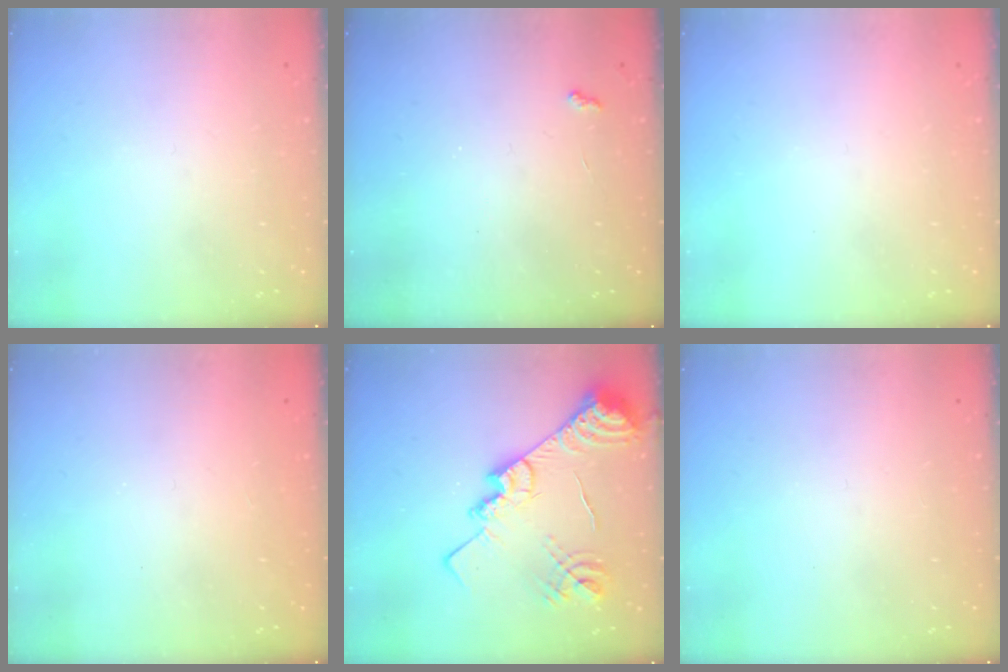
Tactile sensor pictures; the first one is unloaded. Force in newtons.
{"total": 3.1, "press": 3.0, "slide": 0.4}
{"total": 0.0}
{"total": 0.9, "press": 0.9, "slide": 0.1}
{"total": 21.7, "press": 21.6, "slide": 1.7}
{"total": 0.0}